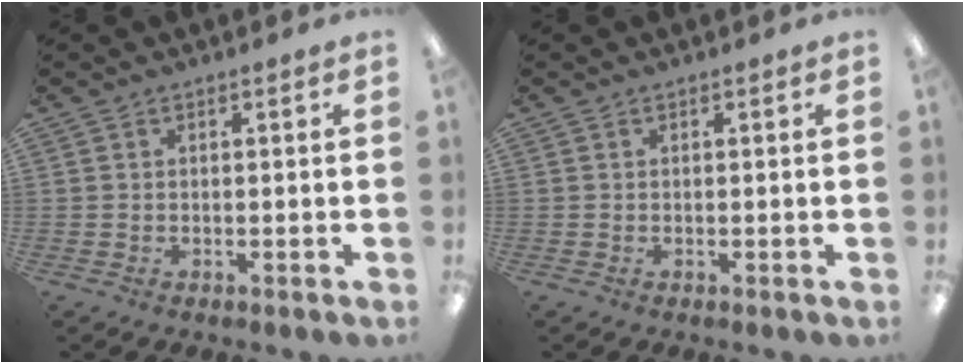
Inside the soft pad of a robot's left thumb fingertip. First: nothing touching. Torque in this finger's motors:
{"motor_torque": [-0.05, 0.05, 0.04, -0.04, 0.00]}